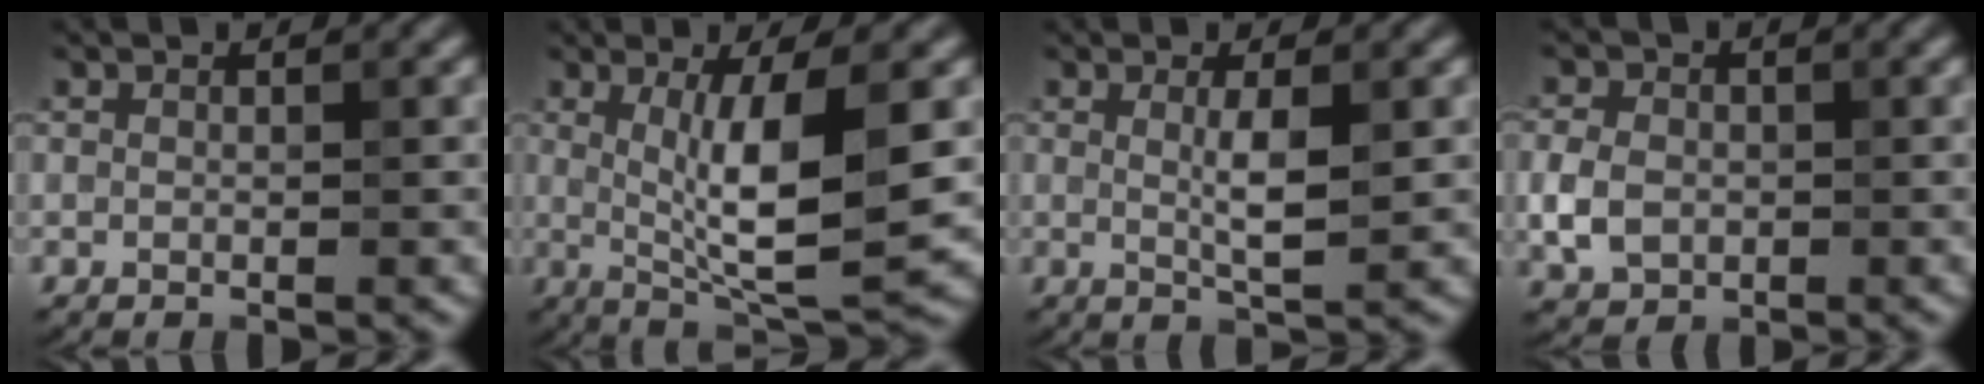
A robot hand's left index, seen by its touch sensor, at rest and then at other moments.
{"total": 8.0, "force": [0.6, 1.7, 7.8], "torque": [-0.122, -0.012, 0.018]}
{"total": 3.0, "force": [0.4, 0.5, 2.9], "torque": [-0.053, -0.004, 0.007]}
{"total": 3.4, "force": [-0.5, 2.8, 2.0], "torque": [-0.042, -0.001, -0.014]}